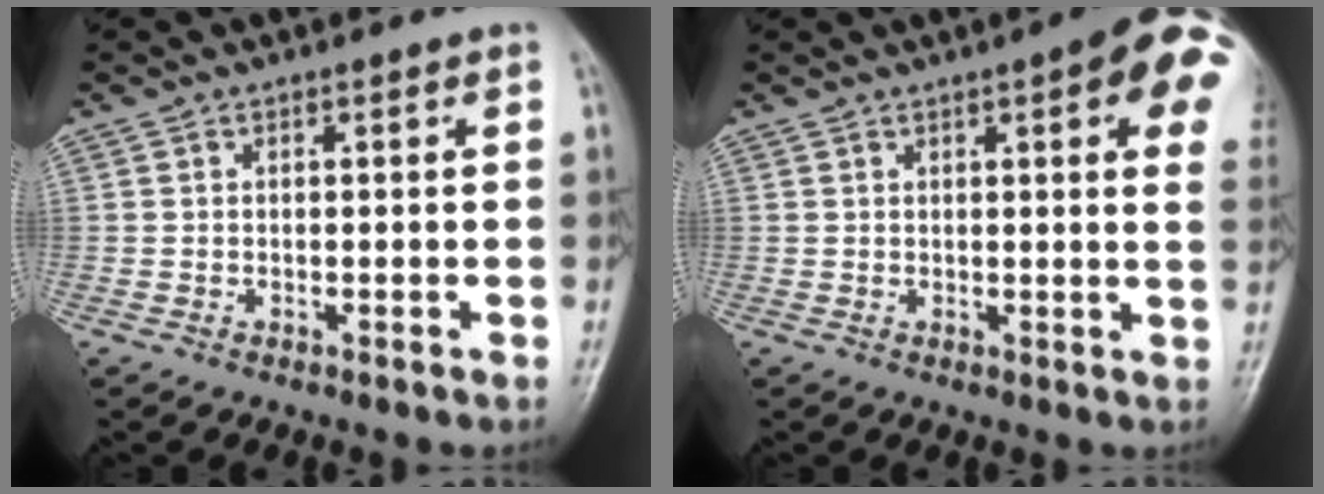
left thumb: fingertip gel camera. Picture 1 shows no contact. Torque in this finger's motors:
{"motor_torque": [1.18, 0.40, 1.45, -1.31, 0.12]}